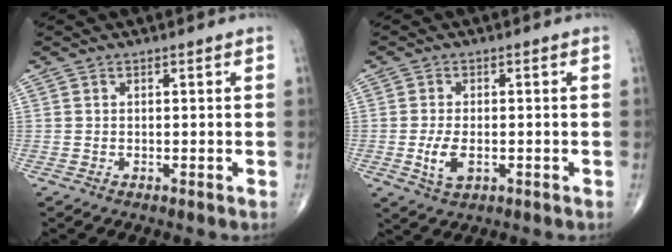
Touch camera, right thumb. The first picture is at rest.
{"total": 4.8, "force": [-1.1, 2.5, 3.9], "torque": [-0.080, -0.004, -0.017]}